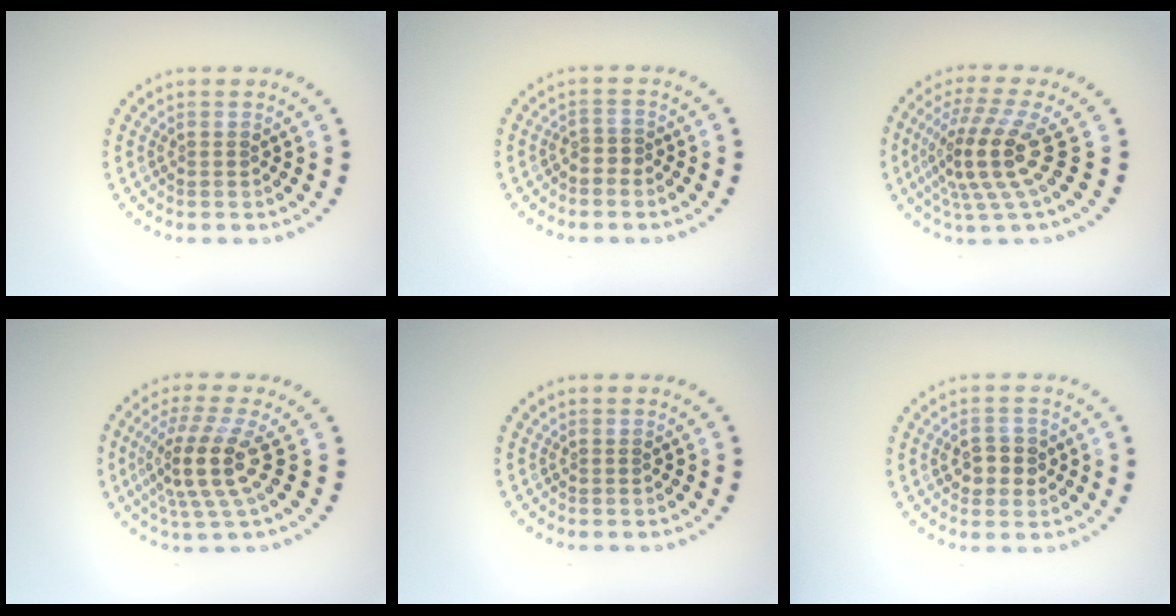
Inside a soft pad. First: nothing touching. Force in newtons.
{"total": 1.0, "press": 0.7, "slide": 0.7}
{"total": 5.1, "press": 3.6, "slide": 3.6}
{"total": 4.7, "press": 3.5, "slide": 3.2}
{"total": 0.0}
{"total": 2.6, "press": 2.5, "slide": 0.3}